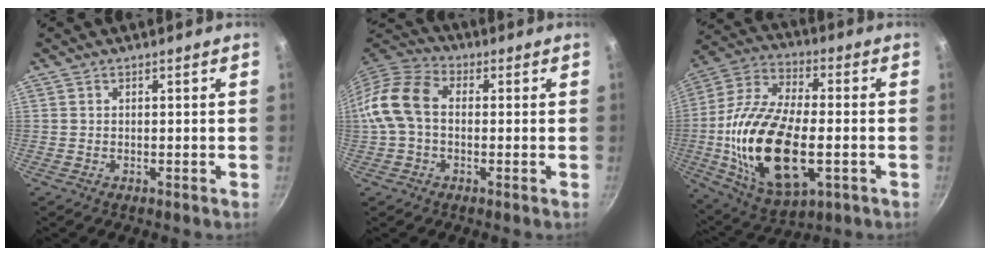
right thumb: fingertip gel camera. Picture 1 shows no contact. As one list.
[{"total": 11.2, "force": [0.0, 7.8, 8.0], "torque": [-0.142, 0.031, -0.021]}, {"total": 24.4, "force": [-3.9, 12.2, 20.7], "torque": [-0.402, 0.018, -0.069]}]